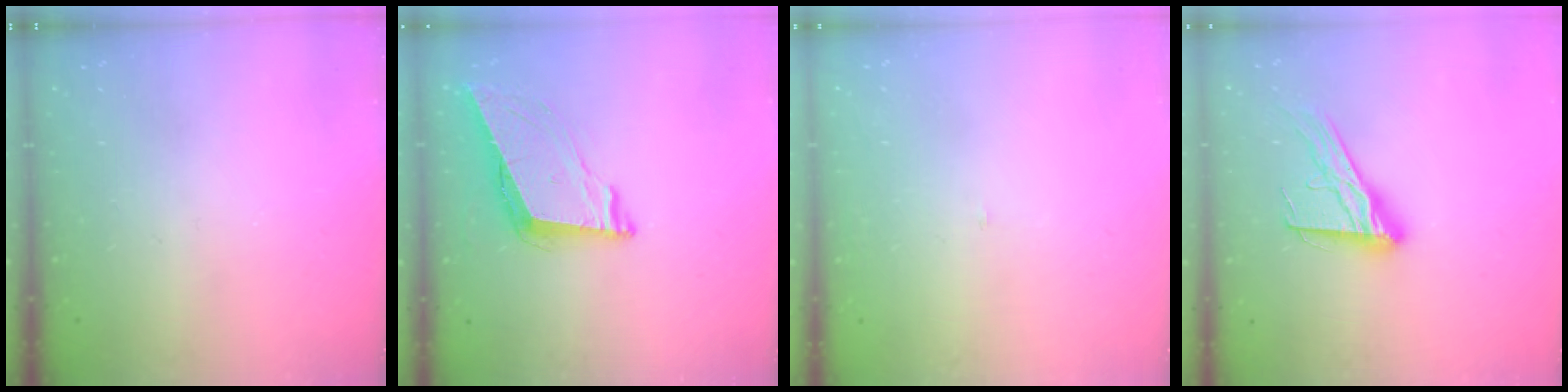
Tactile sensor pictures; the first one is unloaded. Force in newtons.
{"total": 9.0, "press": 8.6, "slide": 2.9}
{"total": 2.1, "press": 2.1, "slide": 0.1}
{"total": 14.8, "press": 14.8, "slide": 1.3}